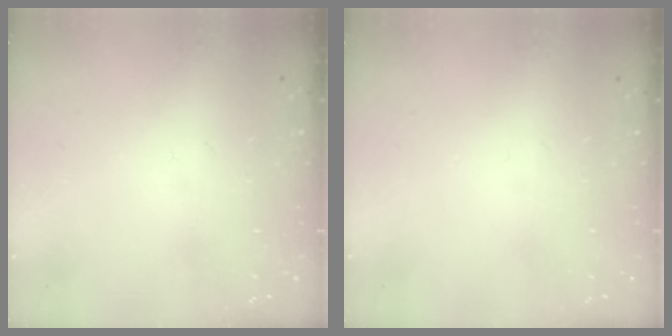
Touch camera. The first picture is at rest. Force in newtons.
{"total": 0.0}